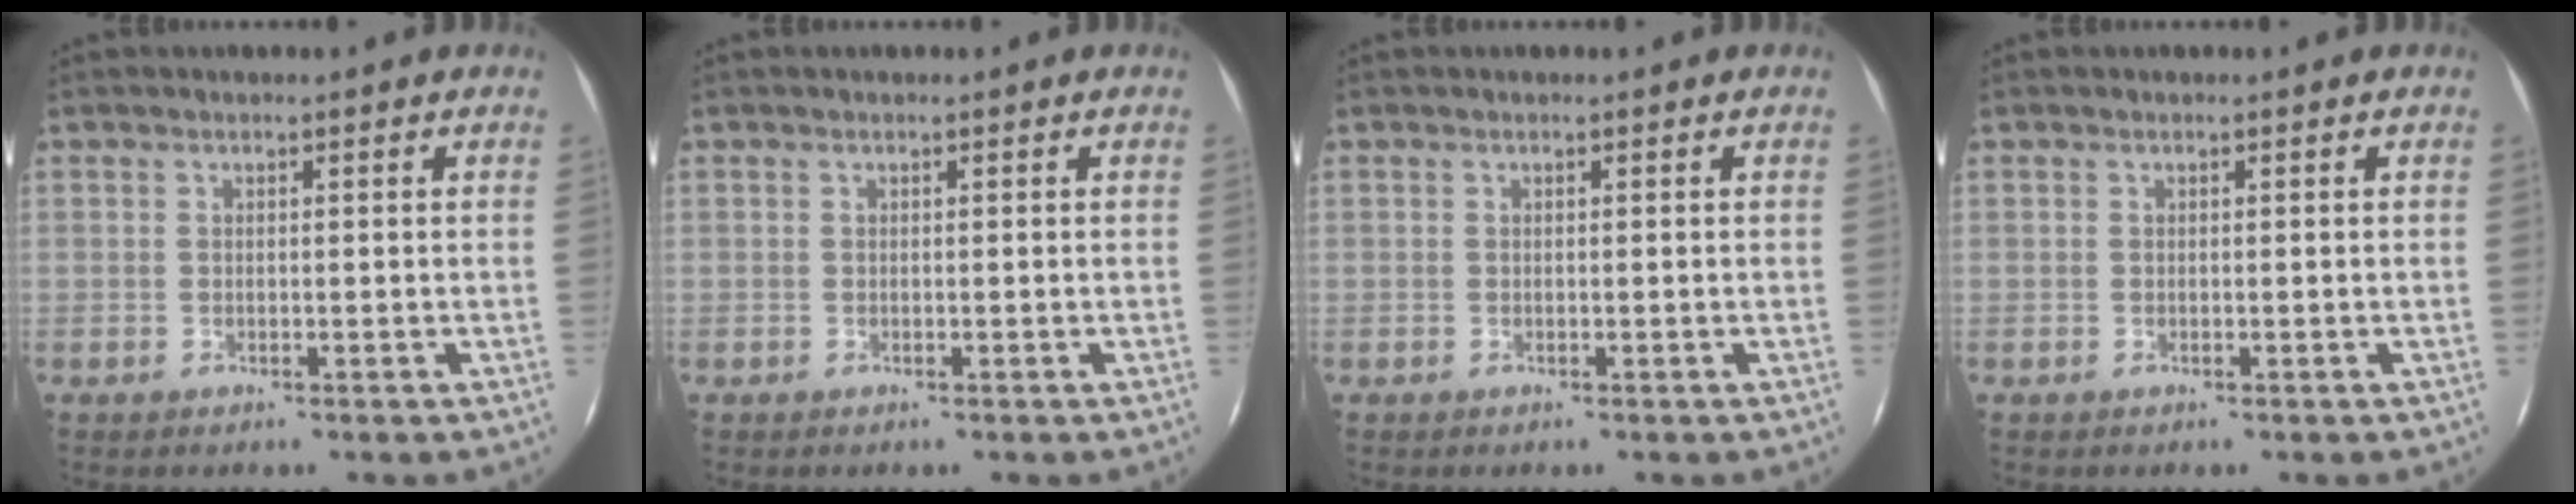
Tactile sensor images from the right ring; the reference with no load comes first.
{"total": 0.0}
{"total": 0.0}
{"total": 0.0}